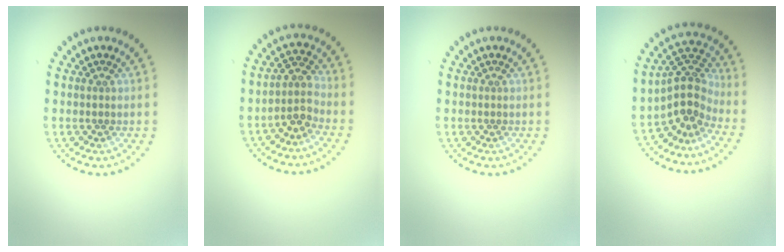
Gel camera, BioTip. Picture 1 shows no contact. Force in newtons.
{"total": 2.4, "press": 1.8, "slide": 1.5}
{"total": 0.0}
{"total": 3.7, "press": 2.8, "slide": 2.4}